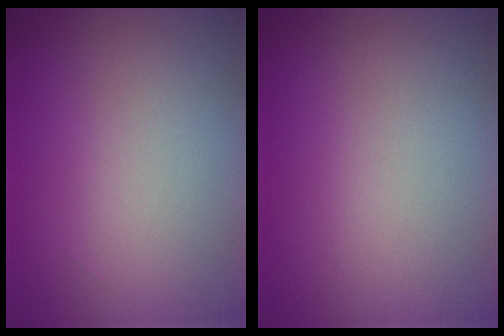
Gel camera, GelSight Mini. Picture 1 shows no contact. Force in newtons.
{"total": 0.0}